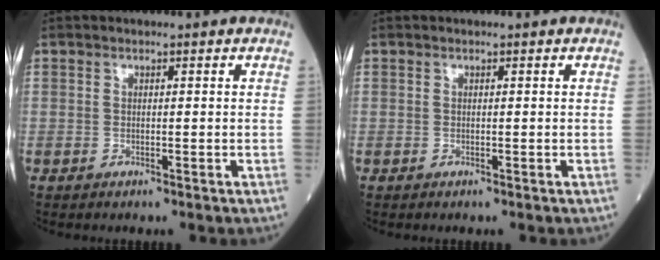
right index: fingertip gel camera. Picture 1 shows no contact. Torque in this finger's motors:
{"motor_torque": [0.02, -0.02, 0.00, 0.01]}